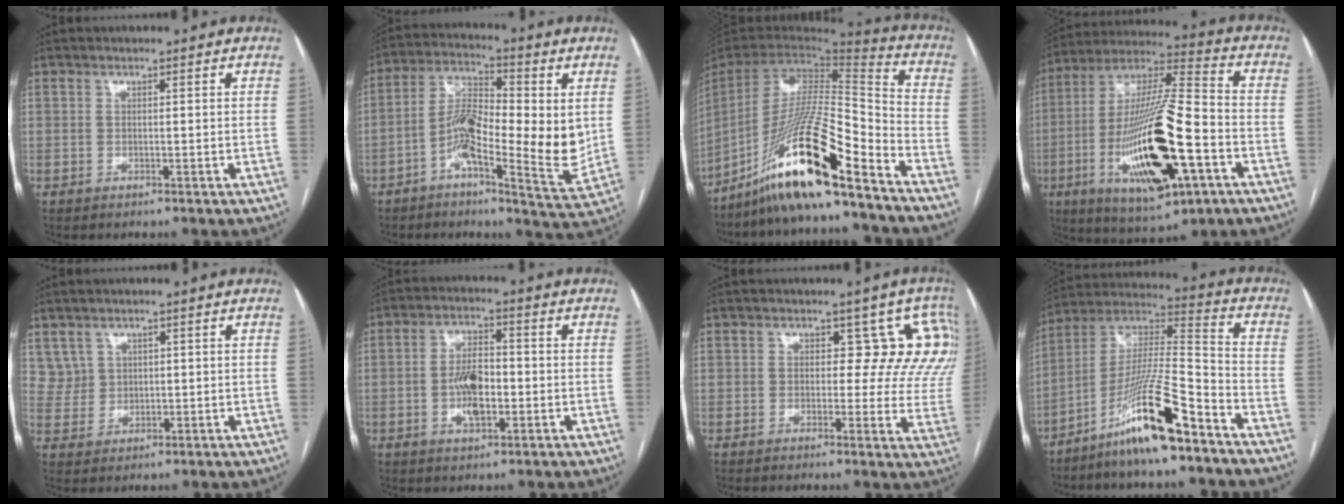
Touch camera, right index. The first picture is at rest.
{"total": 13.6, "force": [-1.0, 3.7, 13.1], "torque": [-0.231, 0.008, -0.023]}
{"total": 21.3, "force": [-15.1, 1.2, 14.9], "torque": [-0.302, -0.015, -0.277]}
{"total": 23.5, "force": [-7.2, 5.0, 21.8], "torque": [-0.434, -0.019, -0.115]}
{"total": 3.7, "force": [2.1, 3.0, 0.0], "torque": [0.007, 0.007, 0.045]}
{"total": 6.6, "force": [-1.4, 2.8, 5.8], "torque": [-0.114, 0.006, -0.024]}
{"total": 9.2, "force": [4.2, 5.4, 6.1], "torque": [-0.039, 0.007, 0.022]}
{"total": 16.0, "force": [-10.4, 0.9, 12.1], "torque": [-0.237, -0.005, -0.189]}